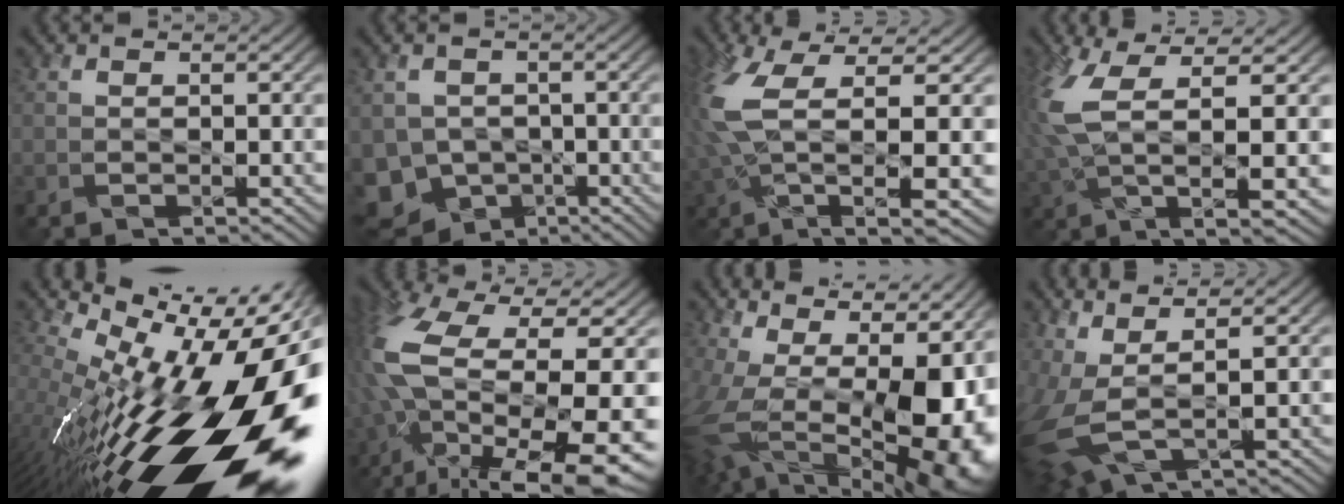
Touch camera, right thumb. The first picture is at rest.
{"total": 8.6, "force": [-4.0, 6.9, 3.1], "torque": [-0.086, -0.011, -0.081]}
{"total": 11.6, "force": [2.0, 3.1, 11.0], "torque": [-0.241, -0.004, 0.046]}
{"total": 10.6, "force": [2.6, 2.9, 9.8], "torque": [-0.223, 0.000, 0.060]}
{"total": 21.5, "force": [-4.3, 7.4, 19.7], "torque": [-0.329, -0.042, -0.067]}
{"total": 17.9, "force": [-2.8, 6.9, 16.3], "torque": [-0.363, -0.020, -0.025]}
{"total": 20.1, "force": [-0.5, 11.5, 16.5], "torque": [-0.258, -0.009, 0.040]}
{"total": 7.6, "force": [1.2, 2.7, 7.0], "torque": [-0.190, -0.003, 0.040]}